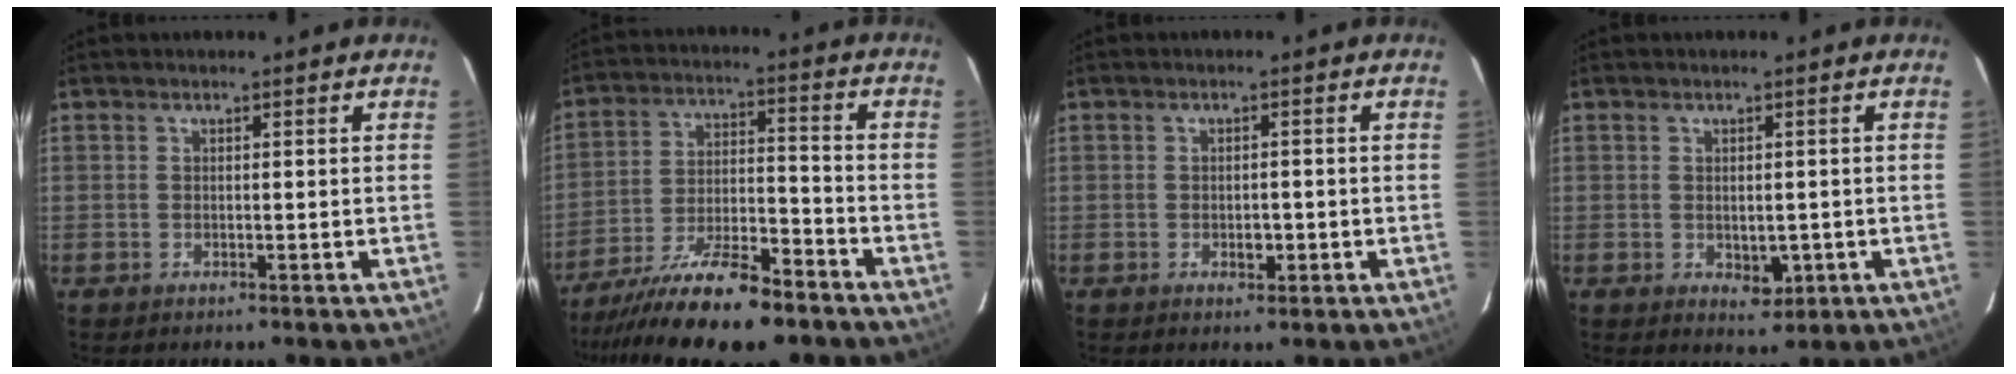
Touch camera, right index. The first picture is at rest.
{"total": 14.6, "force": [-11.5, 2.8, 8.4], "torque": [-0.153, -0.006, -0.202]}
{"total": 2.1, "force": [-0.7, 1.1, 1.6], "torque": [-0.025, 0.002, -0.005]}
{"total": 3.3, "force": [-0.8, 2.0, 2.5], "torque": [-0.032, -0.003, 0.000]}